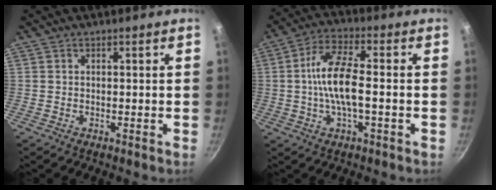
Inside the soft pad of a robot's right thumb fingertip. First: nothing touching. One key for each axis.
{"total": 10.5, "fx": -0.8, "fy": 3.7, "fz": 9.8, "tx": -0.189, "ty": 0.024, "tz": -0.026}